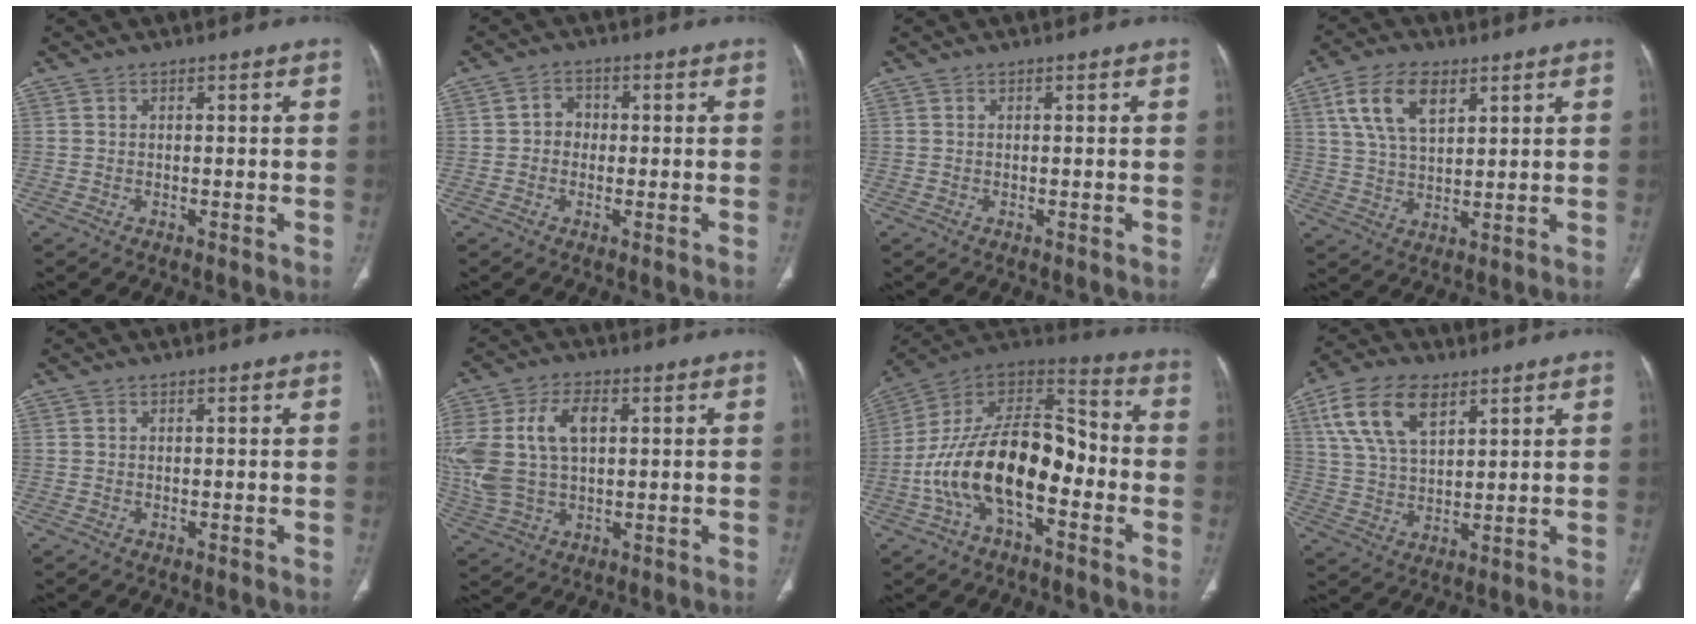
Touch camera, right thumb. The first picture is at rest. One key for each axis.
{"total": 3.2, "fx": -0.1, "fy": 2.8, "fz": 1.4, "tx": -0.005, "ty": 0.012, "tz": -0.009}
{"total": 0.0}
{"total": 10.7, "fx": 4.9, "fy": 5.7, "fz": 7.6, "tx": -0.135, "ty": -0.010, "tz": 0.096}
{"total": 0.0}
{"total": 15.4, "fx": 3.0, "fy": 9.3, "fz": 11.9, "tx": -0.260, "ty": 0.011, "tz": 0.064}
{"total": 21.2, "fx": -5.3, "fy": 11.0, "fz": 17.4, "tx": -0.289, "ty": 0.067, "tz": -0.098}
{"total": 12.9, "fx": 6.3, "fy": 6.9, "fz": 8.9, "tx": -0.163, "ty": -0.010, "tz": 0.122}